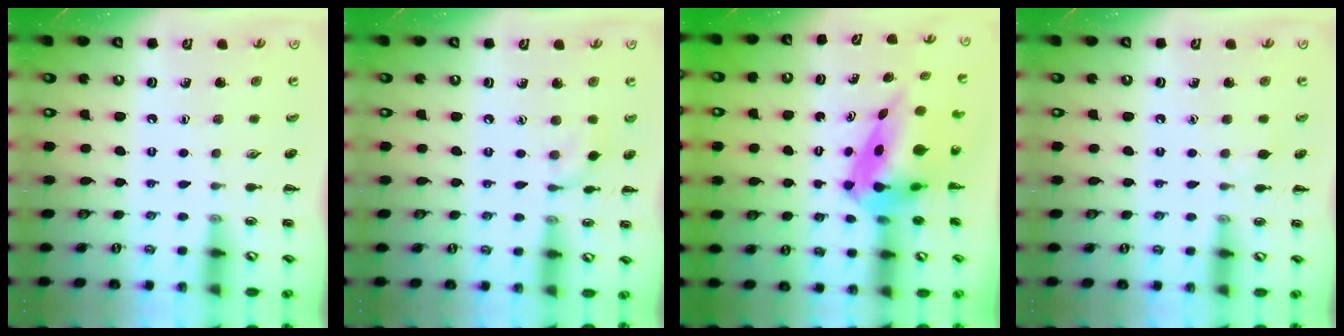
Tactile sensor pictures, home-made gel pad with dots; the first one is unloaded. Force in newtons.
{"total": 5.9, "press": 5.8, "slide": 1.2}
{"total": 8.3, "press": 7.9, "slide": 2.7}
{"total": 2.9, "press": 2.7, "slide": 0.9}